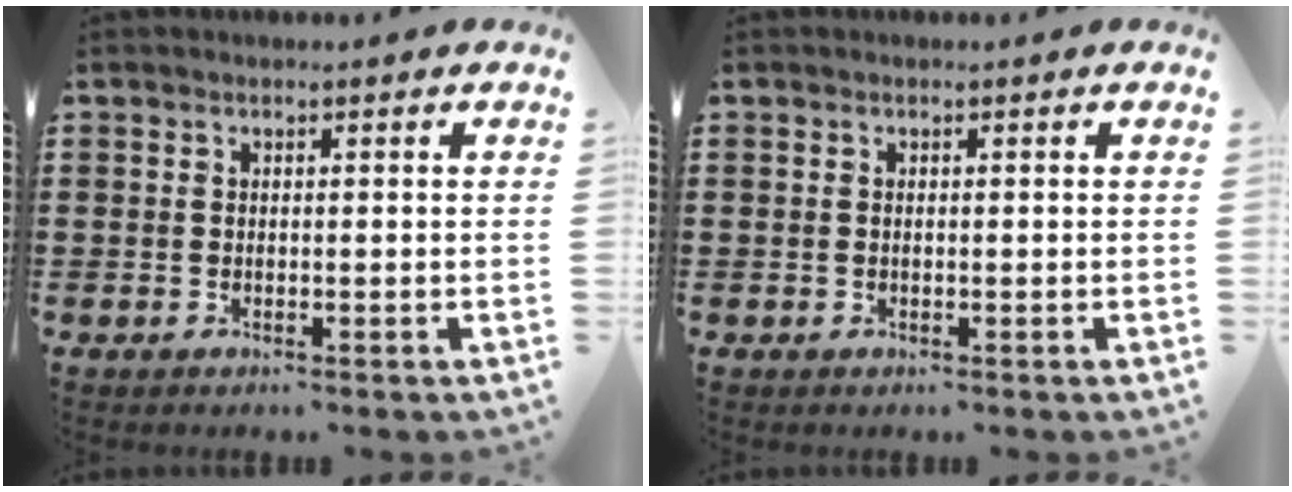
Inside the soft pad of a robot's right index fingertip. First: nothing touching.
{"total": 0.0}